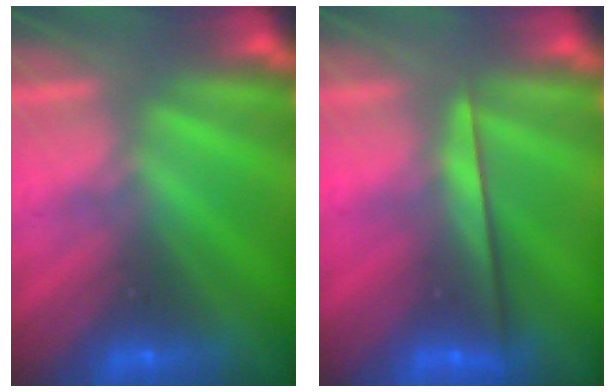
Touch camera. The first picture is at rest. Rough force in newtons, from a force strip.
{"total": 2.3}